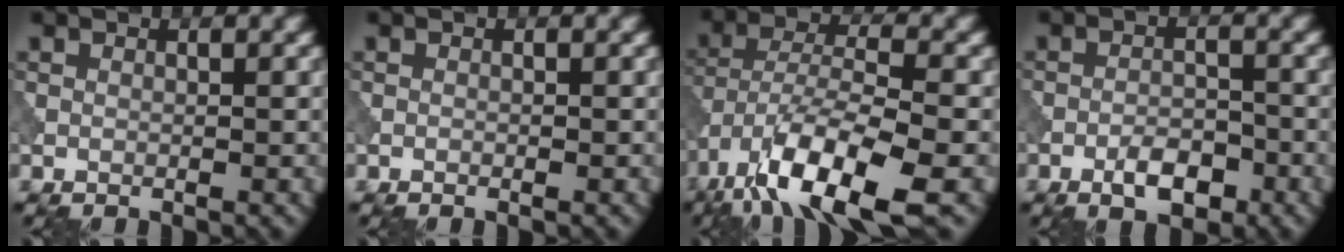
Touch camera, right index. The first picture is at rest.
{"total": 0.0}
{"total": 10.8, "force": [-6.5, 3.2, 8.1], "torque": [-0.142, -0.006, -0.125]}
{"total": 3.4, "force": [-2.0, 1.4, 2.4], "torque": [-0.034, 0.005, -0.037]}